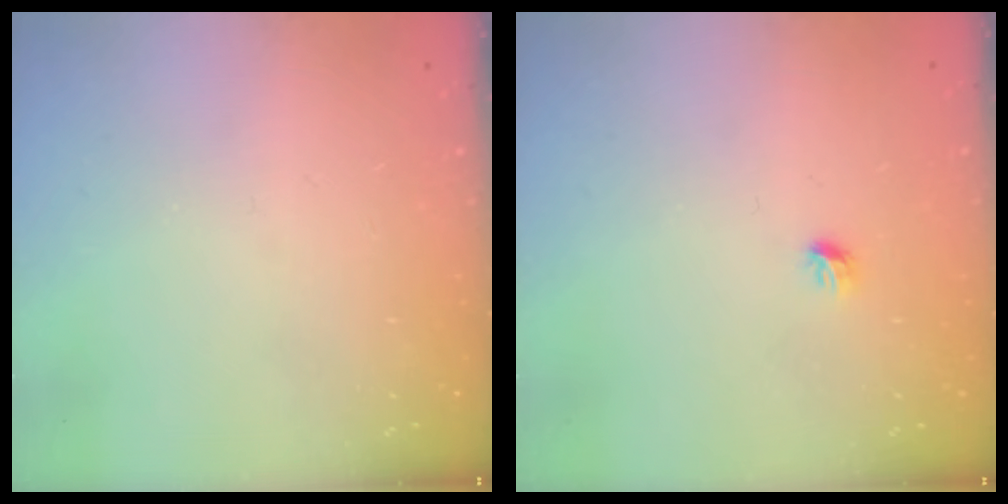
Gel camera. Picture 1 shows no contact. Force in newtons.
{"total": 3.9, "press": 3.8, "slide": 0.9}